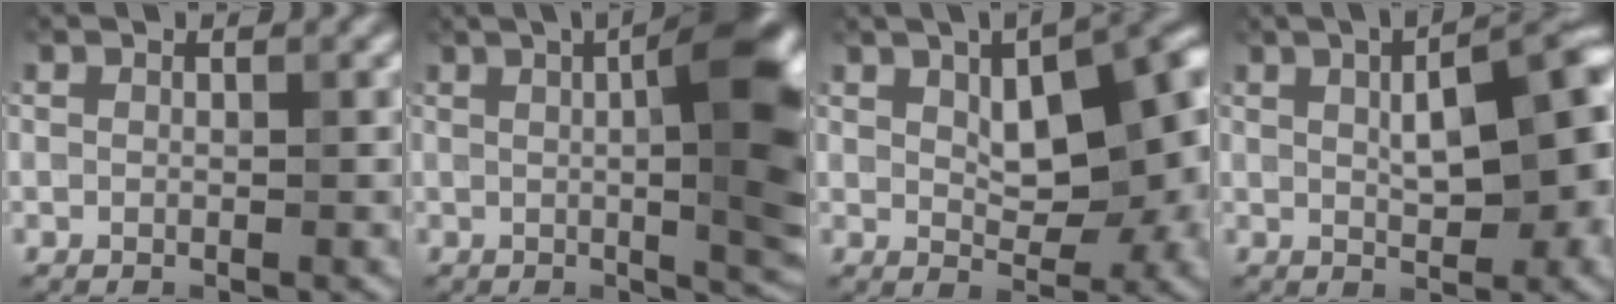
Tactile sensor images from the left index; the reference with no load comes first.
{"total": 9.9, "force": [1.1, 2.0, 9.6], "torque": [-0.129, 0.008, 0.023]}
{"total": 10.0, "force": [1.4, 4.8, 8.6], "torque": [-0.122, 0.007, 0.029]}
{"total": 8.7, "force": [0.7, 3.3, 8.1], "torque": [-0.112, 0.016, 0.017]}